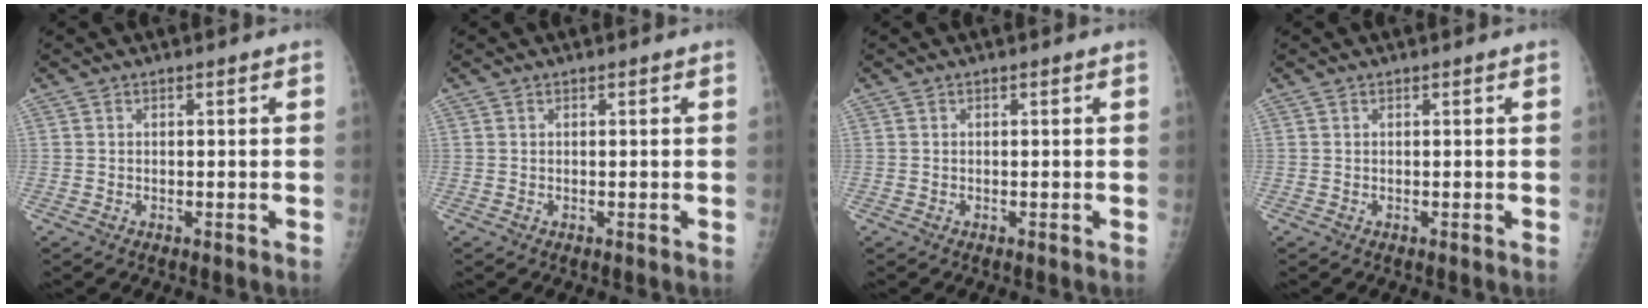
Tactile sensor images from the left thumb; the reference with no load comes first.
{"total": 0.0}
{"total": 0.0}
{"total": 0.0}